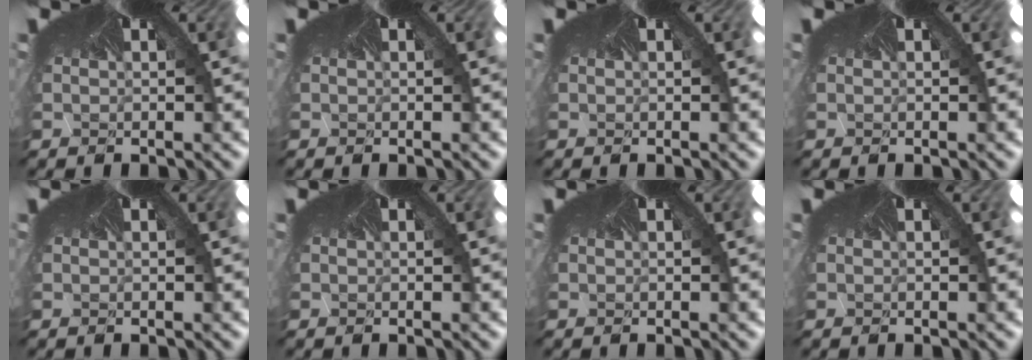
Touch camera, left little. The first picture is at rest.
{"total": 0.0}
{"total": 0.0}
{"total": 0.0}
{"total": 0.0}
{"total": 0.0}
{"total": 0.0}
{"total": 0.0}